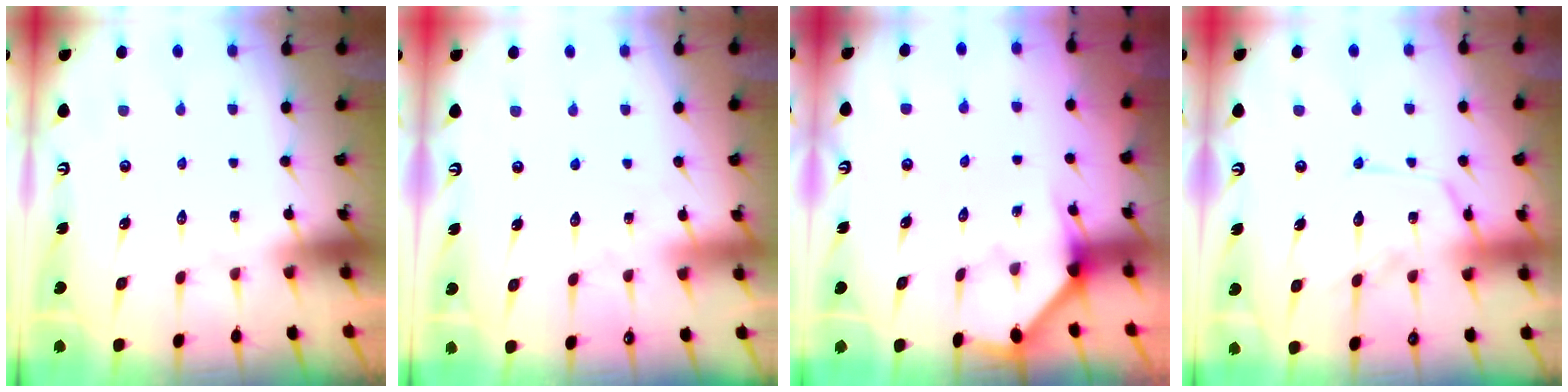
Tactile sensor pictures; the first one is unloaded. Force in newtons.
{"total": 2.4, "press": 2.4, "slide": 0.3}
{"total": 3.7, "press": 3.7, "slide": 0.4}
{"total": 13.5, "press": 13.4, "slide": 1.2}